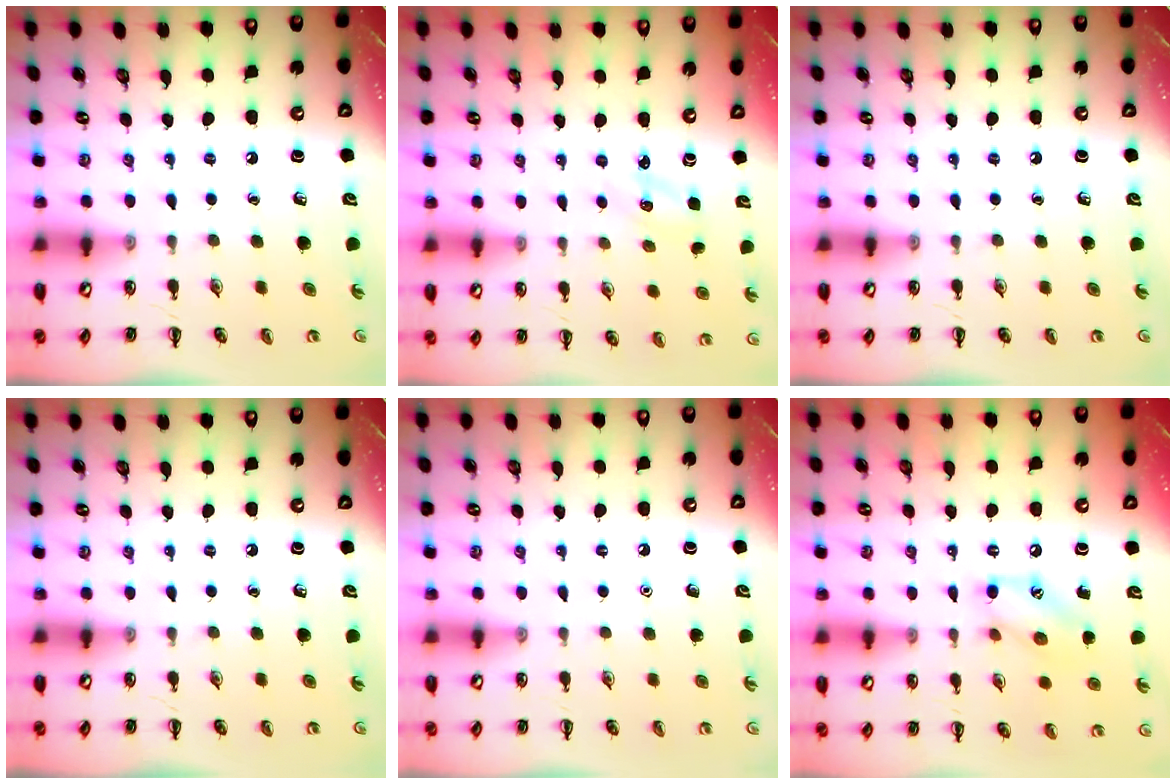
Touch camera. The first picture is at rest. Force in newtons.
{"total": 1.8, "press": 1.7, "slide": 0.5}
{"total": 0.0}
{"total": 0.0}
{"total": 1.5, "press": 1.5, "slide": 0.2}
{"total": 10.3, "press": 10.2, "slide": 1.1}